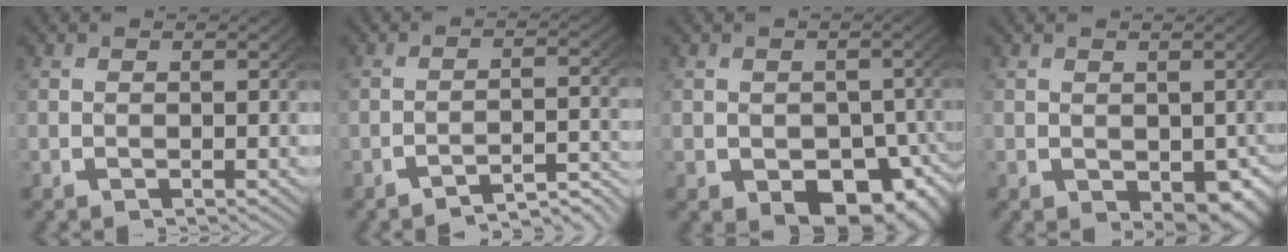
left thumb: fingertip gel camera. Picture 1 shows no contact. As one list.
[{"total": 5.6, "force": [-4.7, 1.7, 2.6], "torque": [-0.033, -0.011, -0.070]}, {"total": 7.6, "force": [-2.6, 5.1, 5.0], "torque": [-0.077, -0.045, -0.016]}, {"total": 3.5, "force": [-0.4, 2.5, 2.5], "torque": [-0.030, -0.025, 0.013]}]